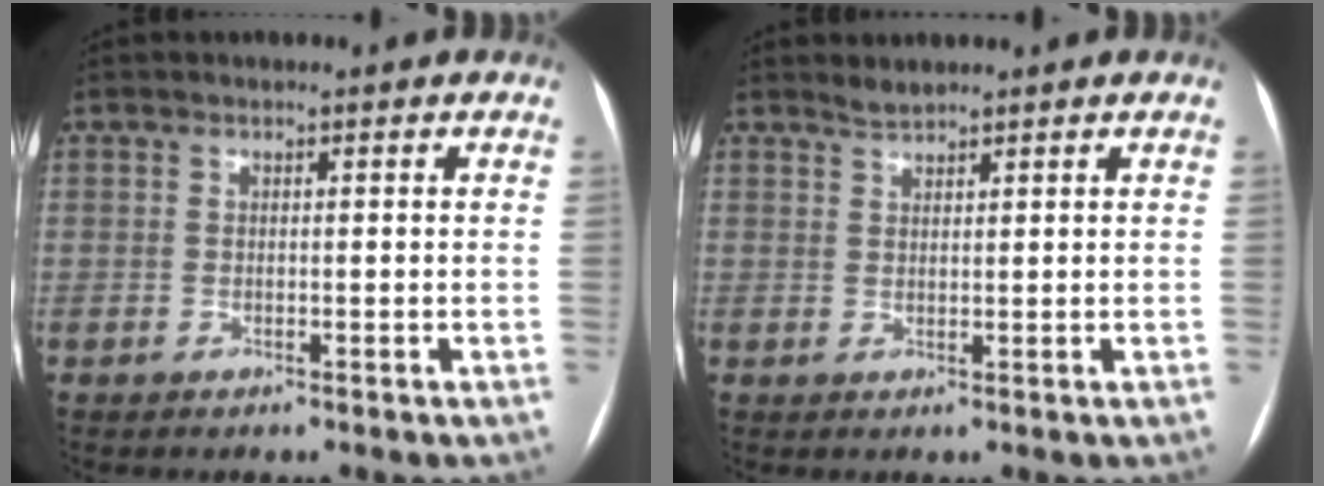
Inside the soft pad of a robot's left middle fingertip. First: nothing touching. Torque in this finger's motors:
{"motor_torque": [0.12, -0.11, 0.03, 0.01]}